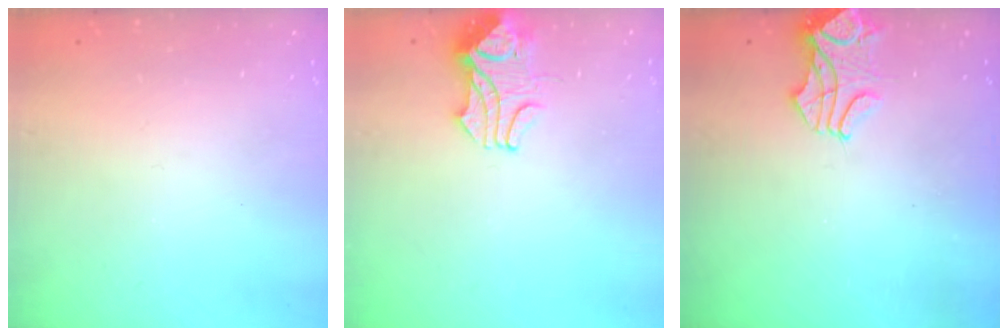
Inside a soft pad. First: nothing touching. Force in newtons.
{"total": 2.3, "press": 2.1, "slide": 0.8}
{"total": 1.2, "press": 1.2, "slide": 0.3}